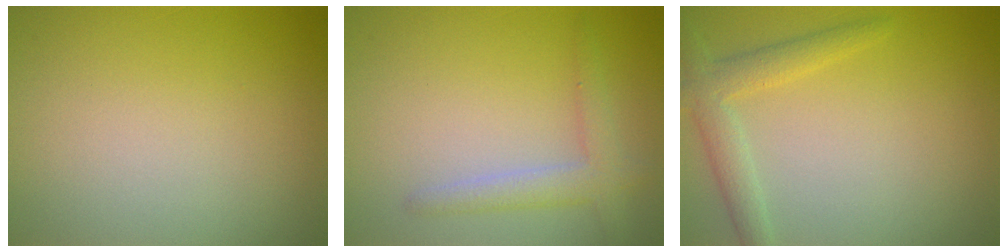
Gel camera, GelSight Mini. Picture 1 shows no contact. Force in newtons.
{"total": 2.5, "press": 2.5, "slide": 0.1}
{"total": 2.7, "press": 2.7, "slide": 0.1}